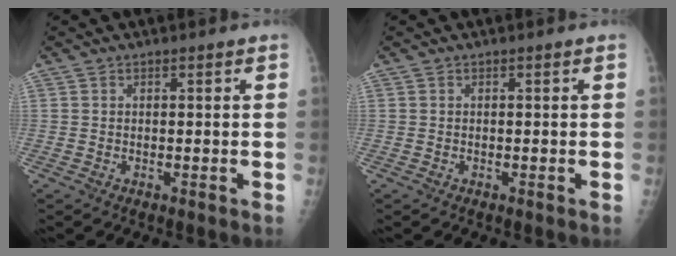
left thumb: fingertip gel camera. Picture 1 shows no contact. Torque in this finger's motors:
{"motor_torque": [0.05, 0.06, -0.04, -0.03, 0.00]}